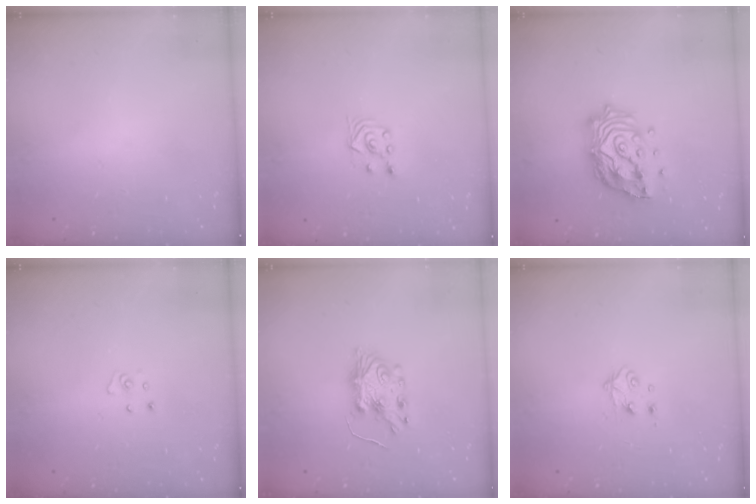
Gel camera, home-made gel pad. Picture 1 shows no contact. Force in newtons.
{"total": 2.9, "press": 2.5, "slide": 1.4}
{"total": 17.0, "press": 16.8, "slide": 2.2}
{"total": 3.9, "press": 3.9, "slide": 0.3}
{"total": 8.7, "press": 8.6, "slide": 0.9}
{"total": 4.7, "press": 4.6, "slide": 0.6}